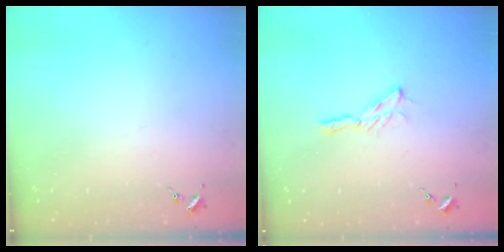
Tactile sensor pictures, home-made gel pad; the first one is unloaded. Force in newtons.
{"total": 5.4, "press": 5.4, "slide": 0.4}